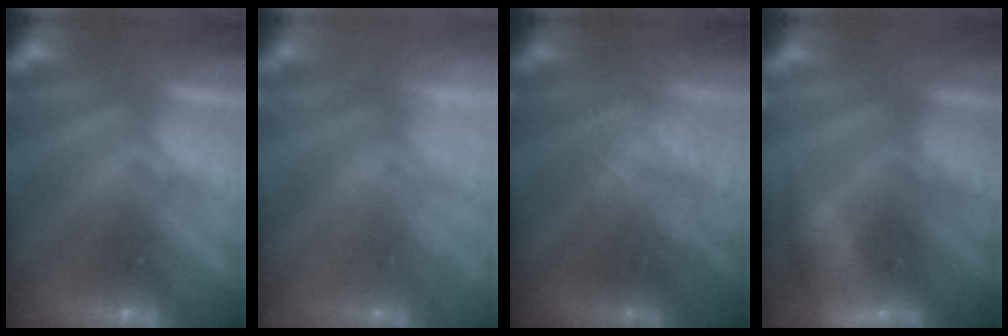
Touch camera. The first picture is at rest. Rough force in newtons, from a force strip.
{"total": 2.1}
{"total": 2.6}
{"total": 3.5}